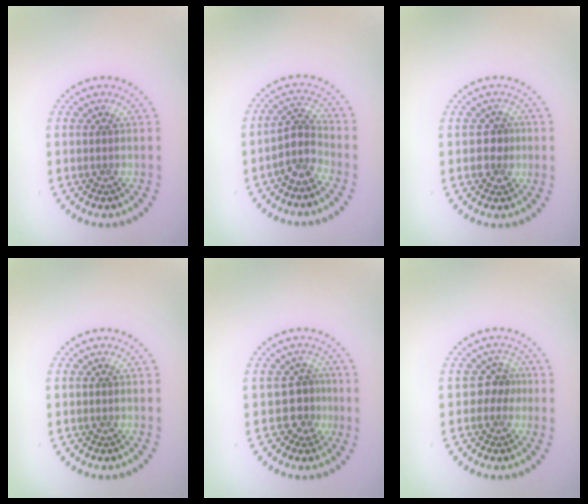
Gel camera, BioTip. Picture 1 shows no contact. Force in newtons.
{"total": 2.8, "press": 2.1, "slide": 1.8}
{"total": 2.1, "press": 2.0, "slide": 0.8}
{"total": 0.0}
{"total": 2.5, "press": 1.9, "slide": 1.6}
{"total": 2.0, "press": 1.6, "slide": 1.3}